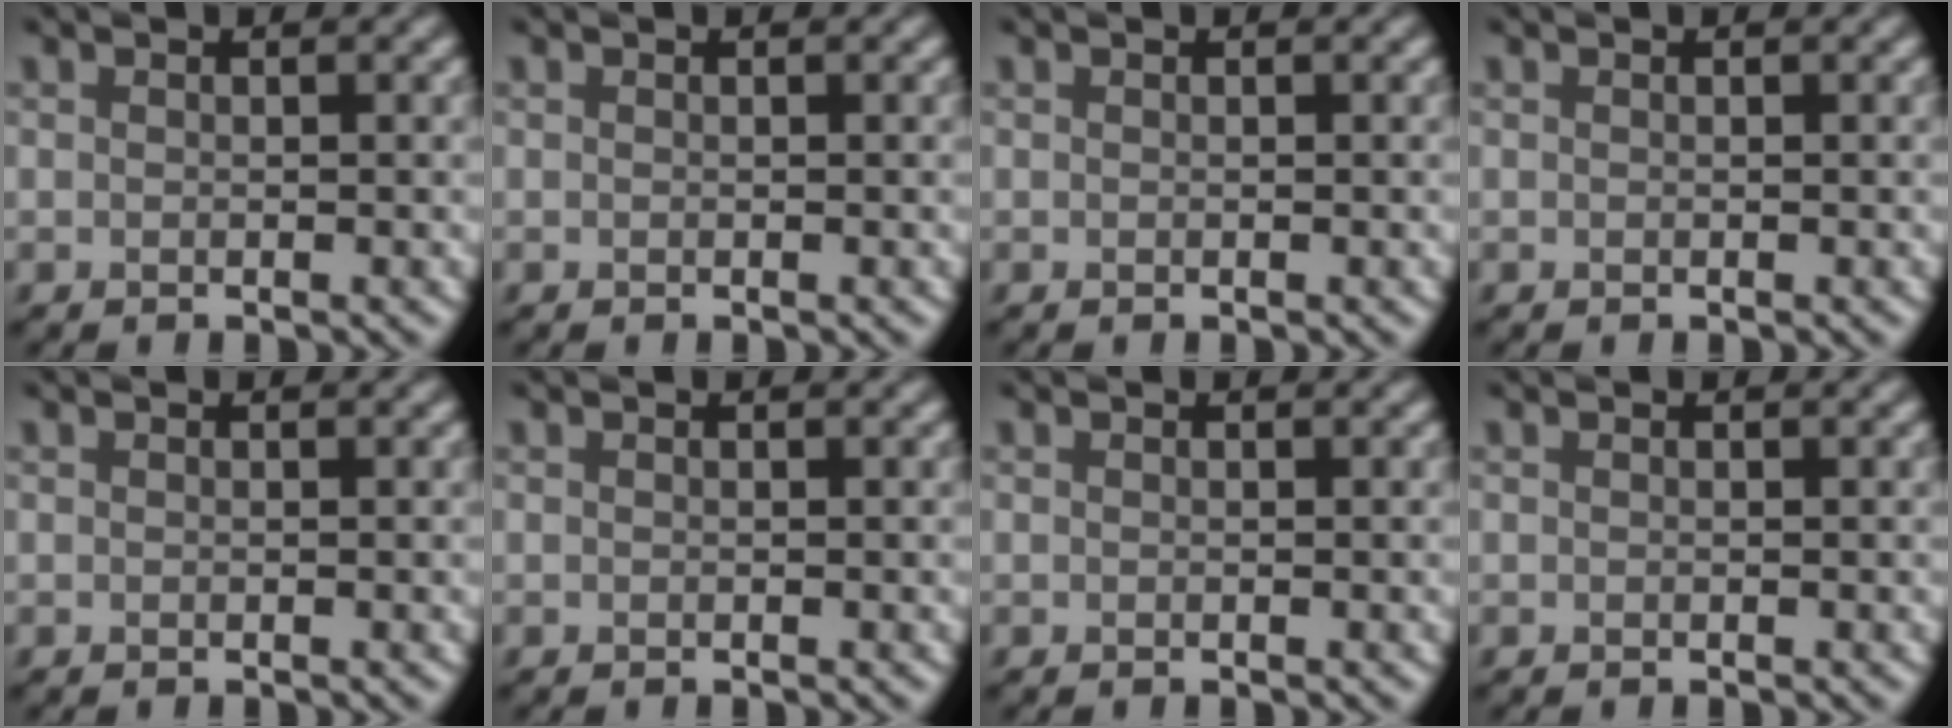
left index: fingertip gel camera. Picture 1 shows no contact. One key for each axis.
{"total": 0.0}
{"total": 0.0}
{"total": 0.0}
{"total": 0.0}
{"total": 0.0}
{"total": 0.0}
{"total": 0.0}